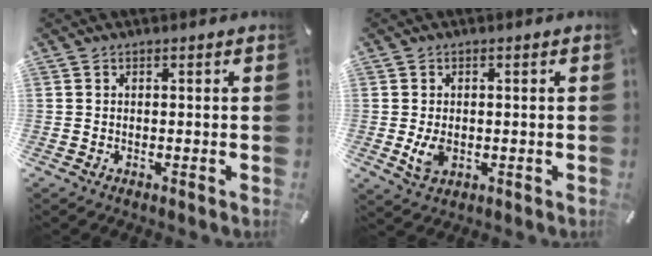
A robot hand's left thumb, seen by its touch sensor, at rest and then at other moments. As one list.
[{"total": 4.7, "force": [-0.6, 3.1, 3.5], "torque": [-0.074, -0.005, -0.012]}]